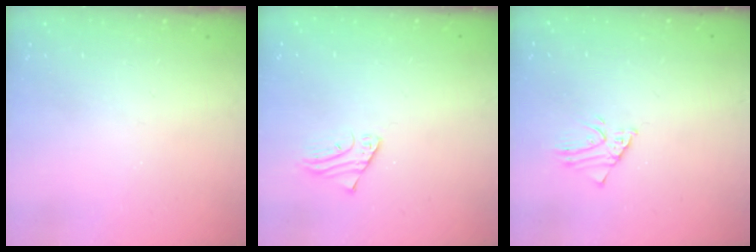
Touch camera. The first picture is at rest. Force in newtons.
{"total": 2.6, "press": 2.6, "slide": 0.2}
{"total": 2.2, "press": 2.2, "slide": 0.2}